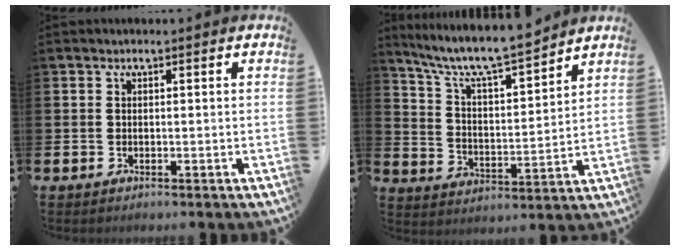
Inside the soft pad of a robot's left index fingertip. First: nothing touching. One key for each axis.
{"total": 8.5, "fx": 7.9, "fy": 0.8, "fz": 3.1, "tx": -0.101, "ty": -0.056, "tz": 0.135}